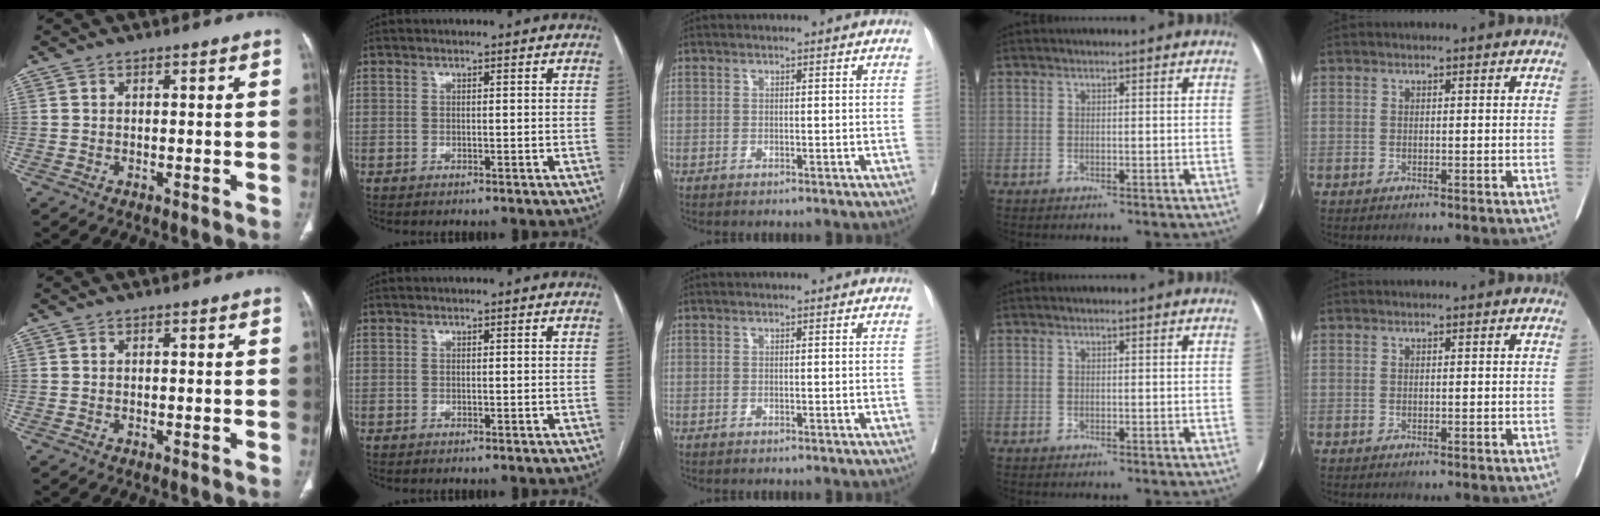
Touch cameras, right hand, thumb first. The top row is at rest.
{}